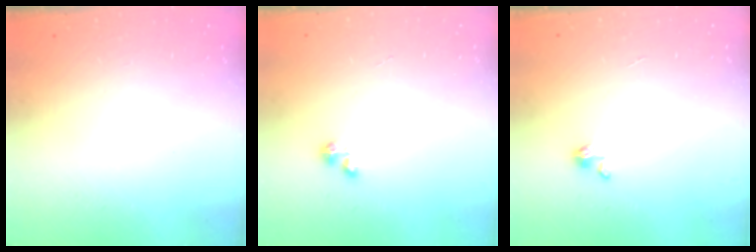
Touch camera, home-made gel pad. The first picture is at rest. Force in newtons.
{"total": 0.9, "press": 0.9, "slide": 0.1}
{"total": 2.0, "press": 1.9, "slide": 0.3}